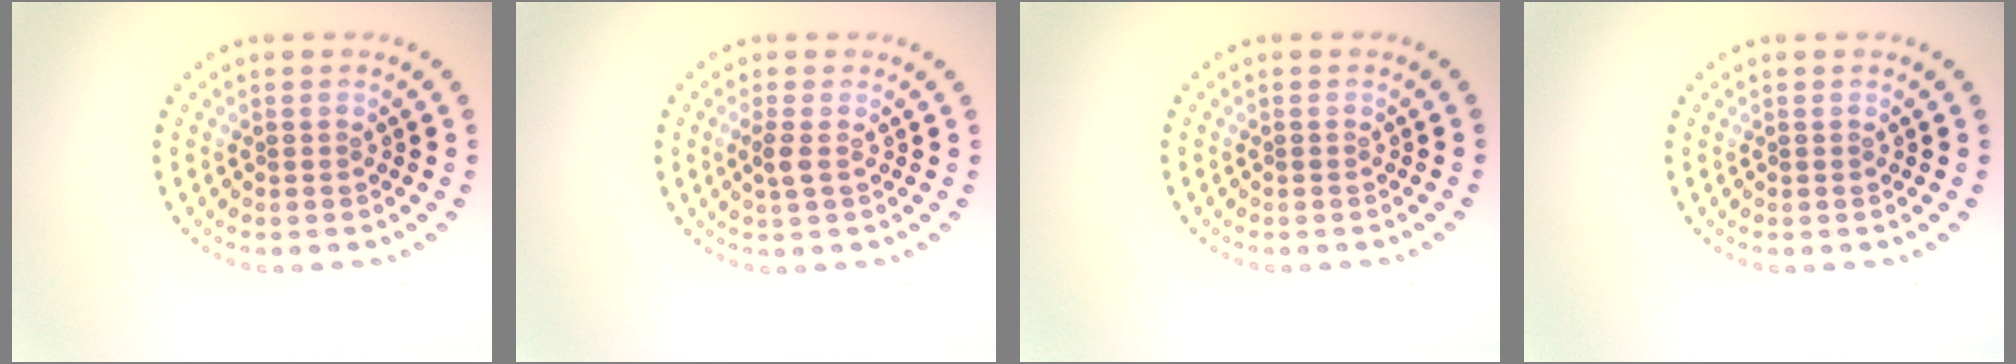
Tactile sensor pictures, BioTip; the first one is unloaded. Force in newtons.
{"total": 1.1, "press": 1.0, "slide": 0.6}
{"total": 0.0}
{"total": 0.0}